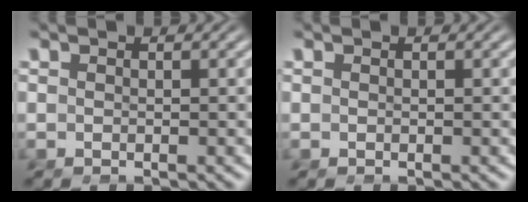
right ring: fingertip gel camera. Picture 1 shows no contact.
{"total": 0.0}